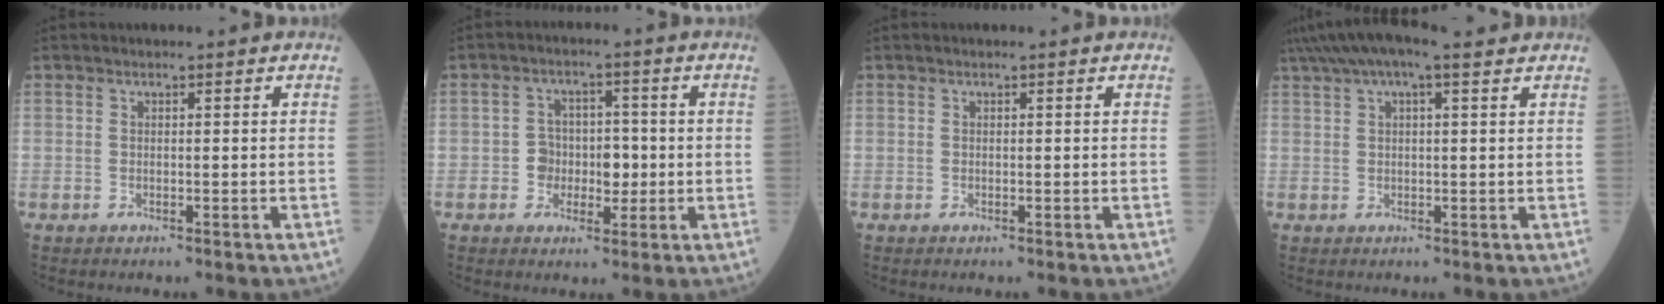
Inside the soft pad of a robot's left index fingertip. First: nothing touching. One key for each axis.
{"total": 5.1, "fx": -0.8, "fy": 4.0, "fz": 2.9, "tx": -0.046, "ty": 0.014, "tz": -0.015}
{"total": 0.0}
{"total": 8.4, "fx": 6.0, "fy": 1.6, "fz": 5.6, "tx": -0.104, "ty": 0.053, "tz": 0.096}